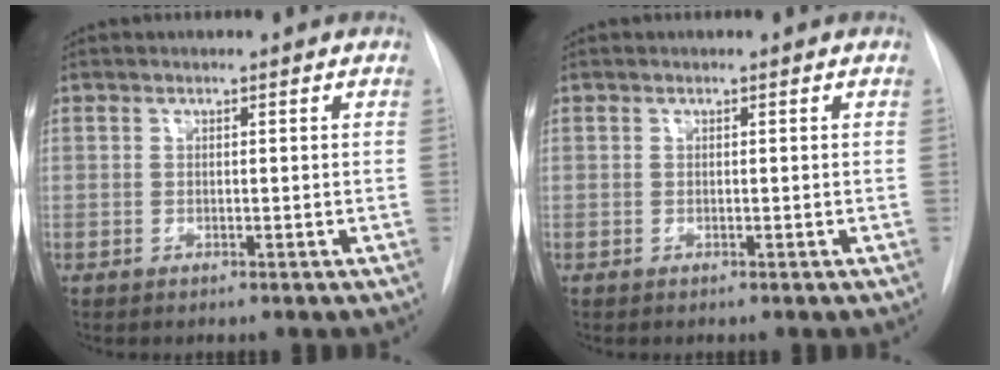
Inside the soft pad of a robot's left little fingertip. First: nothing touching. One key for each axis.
{"total": 0.0}